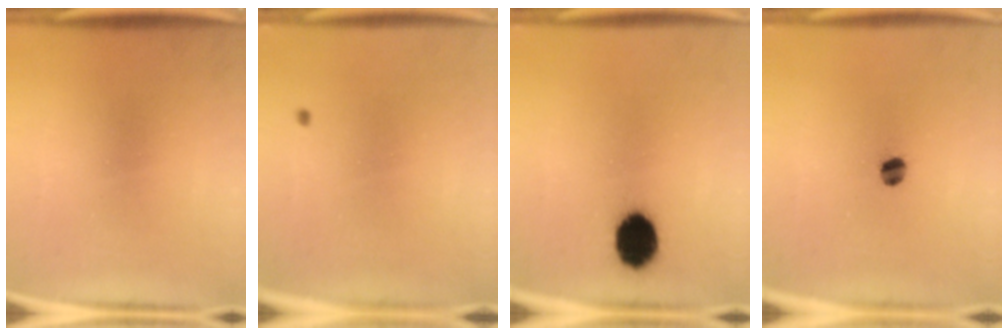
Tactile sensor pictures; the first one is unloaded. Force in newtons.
{"total": 0.6}
{"total": 9.8}
{"total": 3.1}